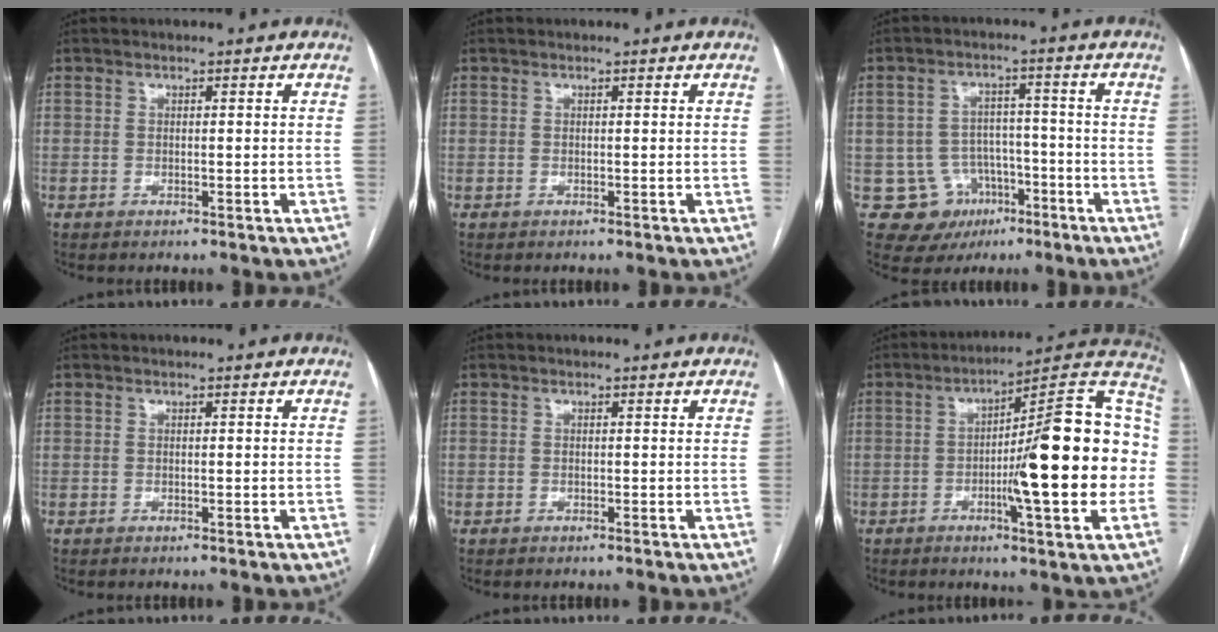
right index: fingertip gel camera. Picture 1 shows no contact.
{"total": 0.0}
{"total": 8.8, "force": [-3.5, 7.9, 1.5], "torque": [-0.023, 0.013, -0.041]}
{"total": 0.0}
{"total": 0.0}
{"total": 21.3, "force": [-2.3, 1.8, 21.1], "torque": [-0.261, 0.020, -0.035]}